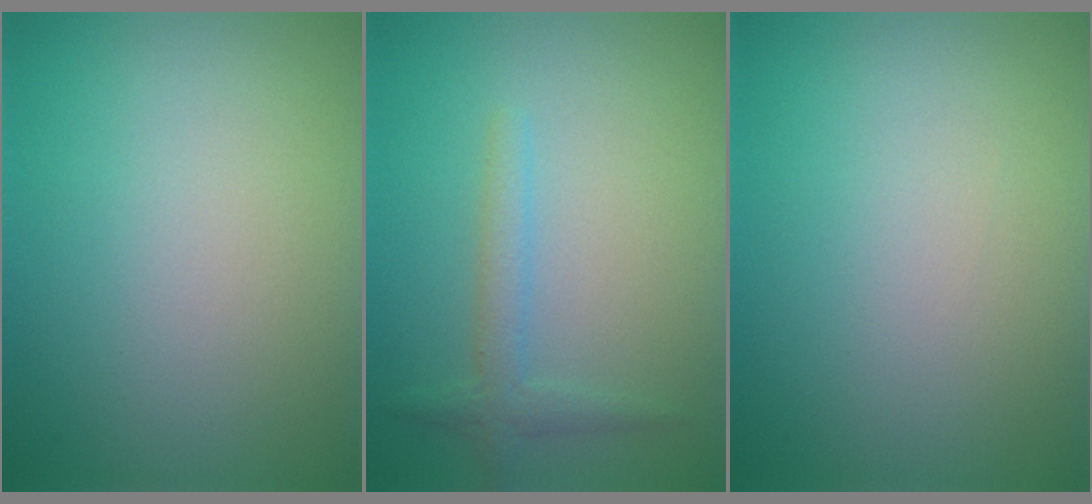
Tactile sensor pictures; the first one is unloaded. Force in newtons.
{"total": 1.9, "press": 1.9, "slide": 0.1}
{"total": 0.0}